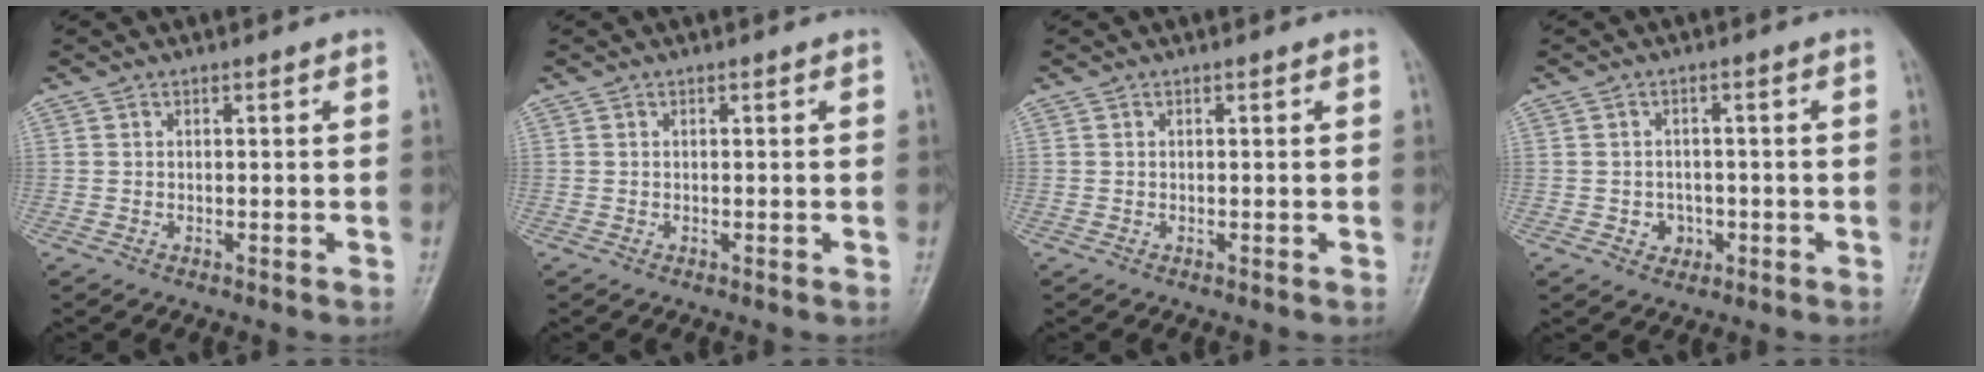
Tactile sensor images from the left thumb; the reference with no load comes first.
{"total": 0.0}
{"total": 0.0}
{"total": 3.1, "force": [-1.1, 2.7, 1.0], "torque": [0.005, 0.008, -0.014]}